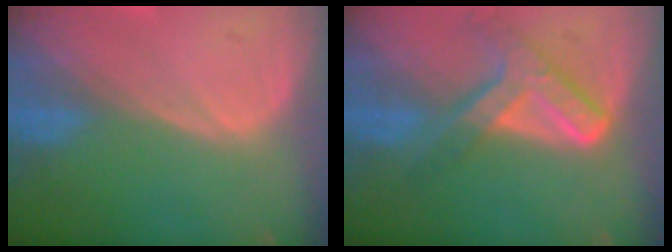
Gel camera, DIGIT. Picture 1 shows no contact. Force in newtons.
{"total": 7.6, "press": 6.3, "slide": 4.3}